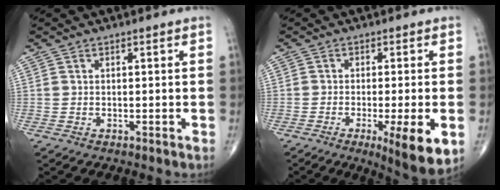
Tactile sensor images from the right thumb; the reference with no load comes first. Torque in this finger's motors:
{"motor_torque": [1.24, 1.39, 0.32, -0.24, 0.21]}